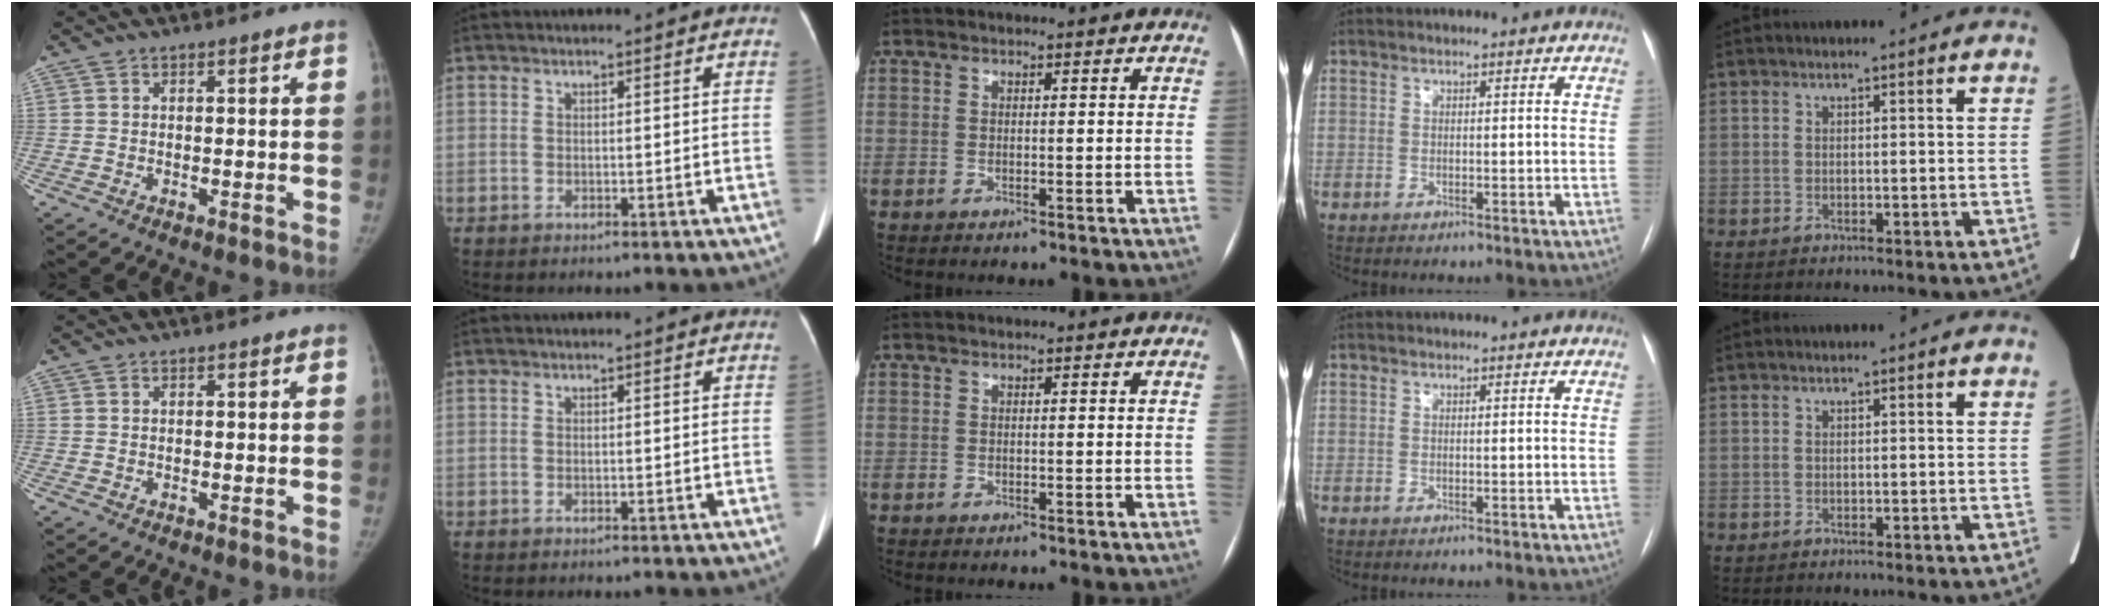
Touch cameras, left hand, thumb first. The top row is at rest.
{}